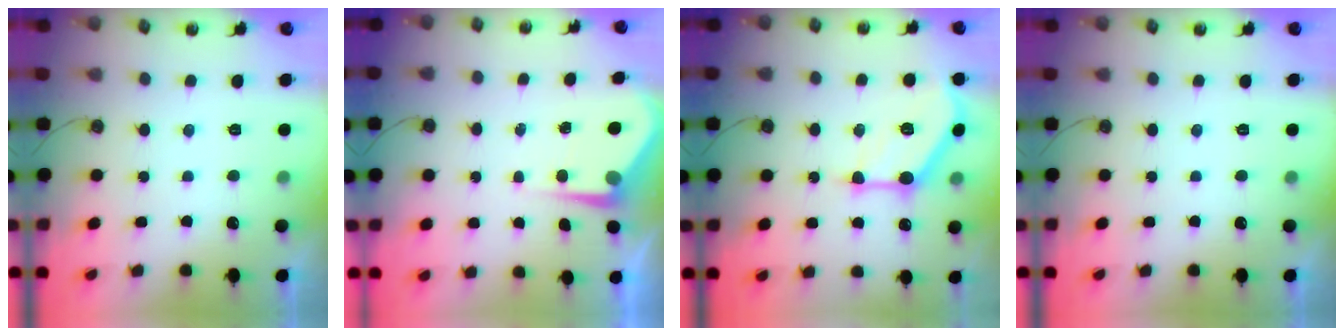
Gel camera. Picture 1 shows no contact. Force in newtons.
{"total": 4.9, "press": 4.9, "slide": 0.2}
{"total": 14.1, "press": 14.1, "slide": 0.6}
{"total": 0.0}